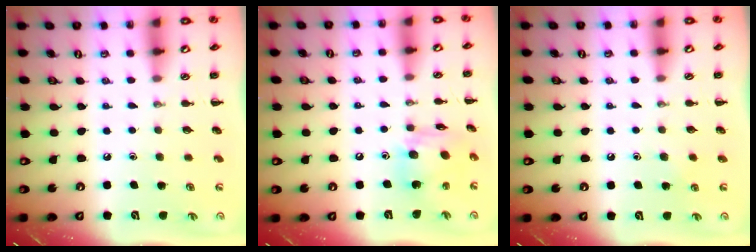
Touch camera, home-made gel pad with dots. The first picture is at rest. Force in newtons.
{"total": 12.2, "press": 12.2, "slide": 0.9}
{"total": 3.4, "press": 3.2, "slide": 1.2}